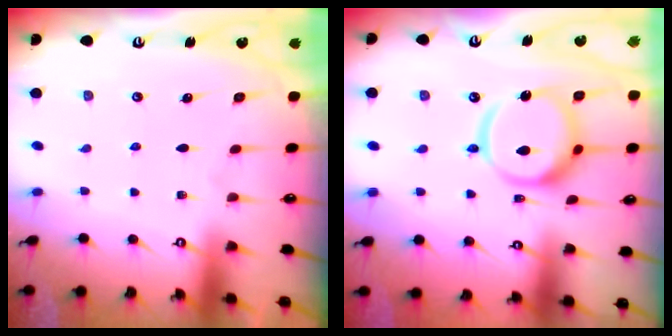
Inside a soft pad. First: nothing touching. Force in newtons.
{"total": 16.6, "press": 16.5, "slide": 1.7}